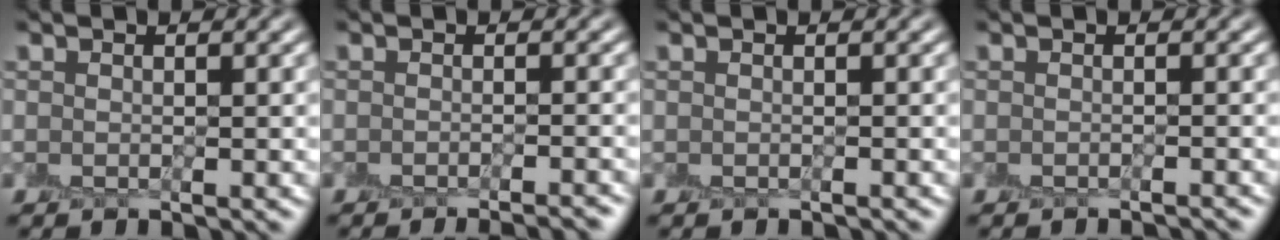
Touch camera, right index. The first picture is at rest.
{"total": 2.8, "force": [-2.5, 0.2, 1.2], "torque": [-0.007, -0.010, -0.029]}
{"total": 0.0}
{"total": 1.2, "force": [-1.1, -0.2, 0.0], "torque": [0.003, -0.011, -0.017]}